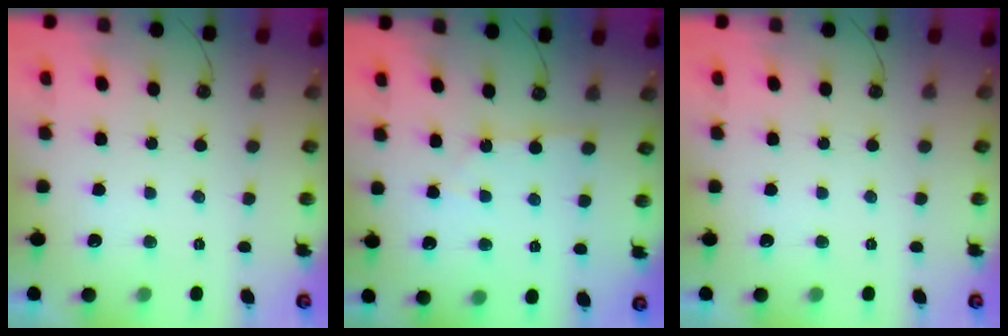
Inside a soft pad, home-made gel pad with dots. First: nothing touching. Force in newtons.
{"total": 2.2, "press": 2.2, "slide": 0.4}
{"total": 0.0}